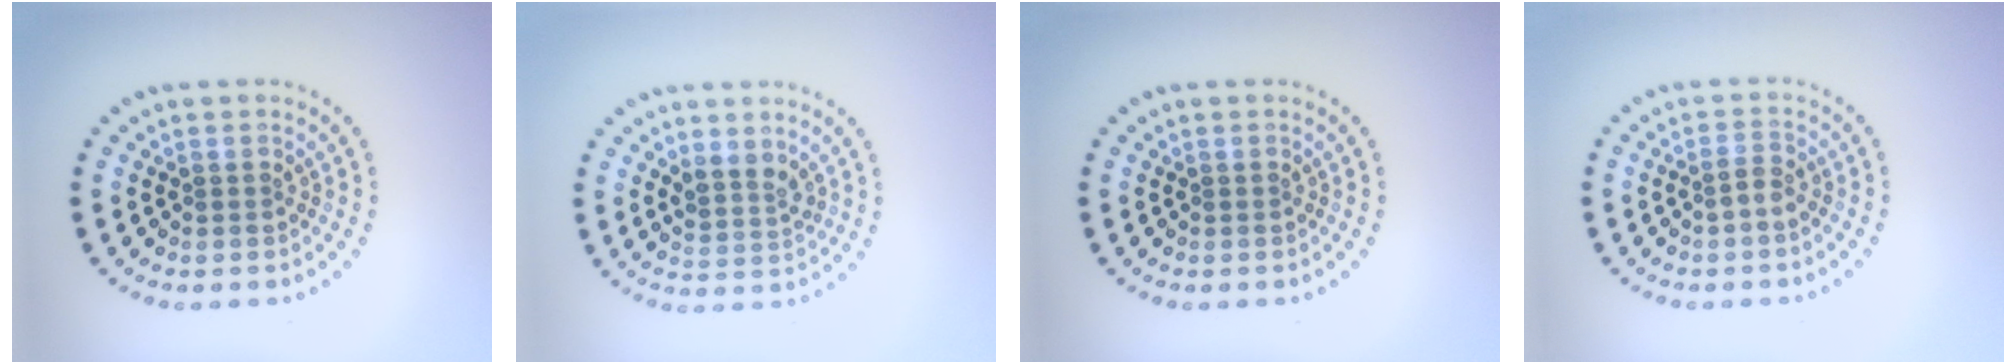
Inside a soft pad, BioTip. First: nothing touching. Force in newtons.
{"total": 2.2, "press": 1.8, "slide": 1.2}
{"total": 0.0}
{"total": 1.2, "press": 1.0, "slide": 0.7}